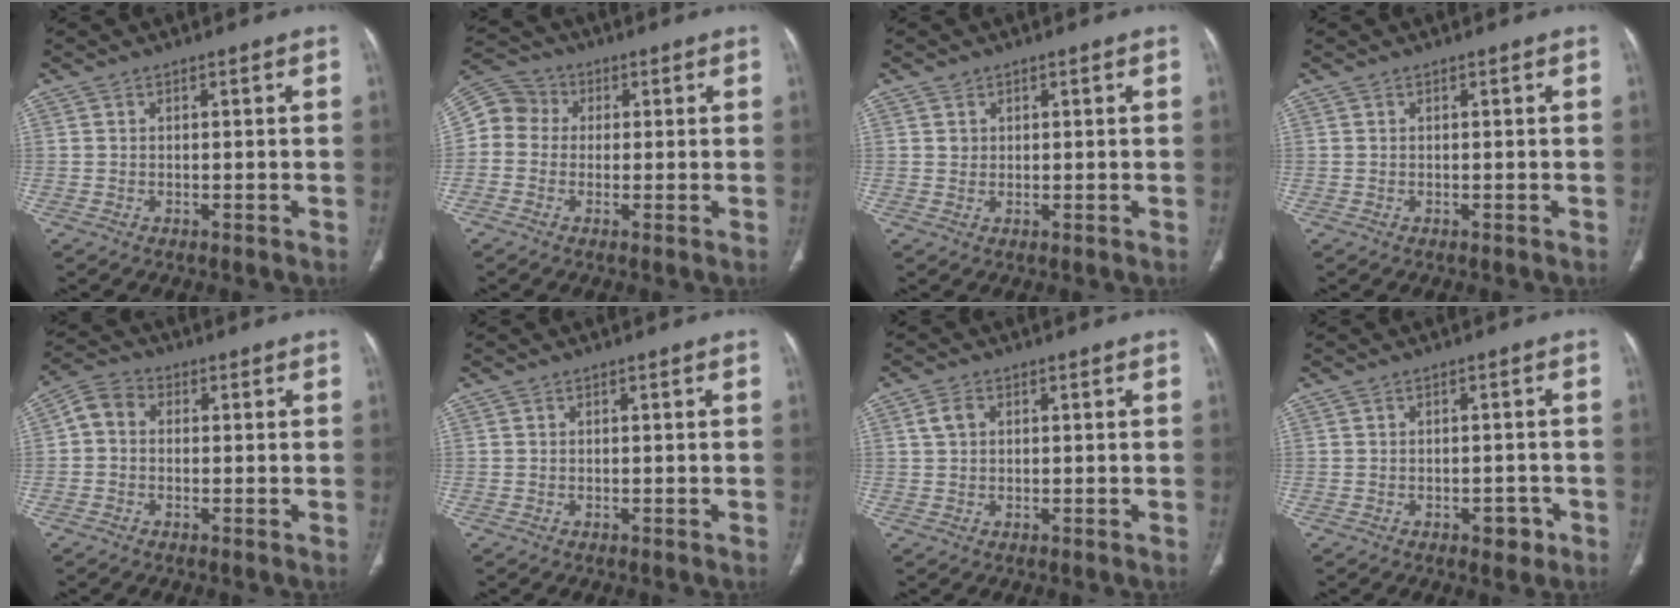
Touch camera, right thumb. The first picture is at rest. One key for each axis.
{"total": 7.3, "fx": 0.4, "fy": 6.7, "fz": 3.0, "tx": -0.041, "ty": 0.022, "tz": -0.006}
{"total": 1.3, "fx": 0.7, "fy": 1.1, "fz": 0.1, "tx": 0.012, "ty": -0.003, "tz": 0.009}
{"total": 0.0}
{"total": 4.8, "fx": 0.1, "fy": 3.8, "fz": 2.9, "tx": -0.048, "ty": 0.014, "tz": -0.013}
{"total": 0.0}
{"total": 2.6, "fx": 0.8, "fy": 1.9, "fz": 1.6, "tx": -0.032, "ty": 0.008, "tz": 0.017}
{"total": 2.8, "fx": -1.5, "fy": 1.6, "fz": 1.8, "tx": -0.009, "ty": 0.008, "tz": -0.015}